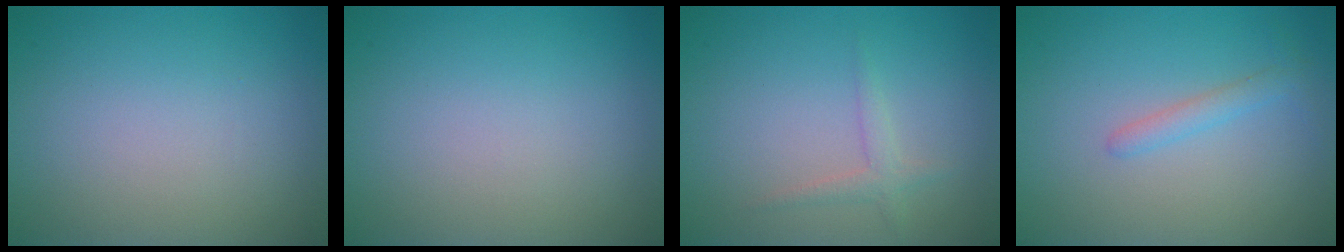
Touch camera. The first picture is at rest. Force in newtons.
{"total": 0.0}
{"total": 1.4, "press": 1.4, "slide": 0.0}
{"total": 1.4, "press": 1.4, "slide": 0.0}